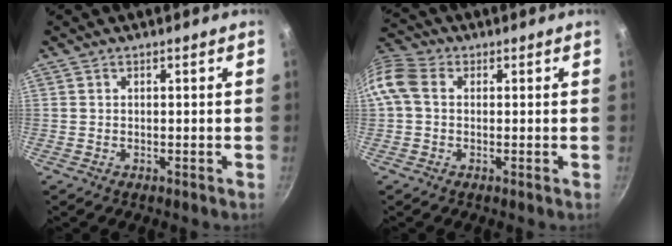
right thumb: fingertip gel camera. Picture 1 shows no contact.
{"total": 9.8, "force": [1.1, 7.5, 6.2], "torque": [-0.141, 0.029, 0.007]}